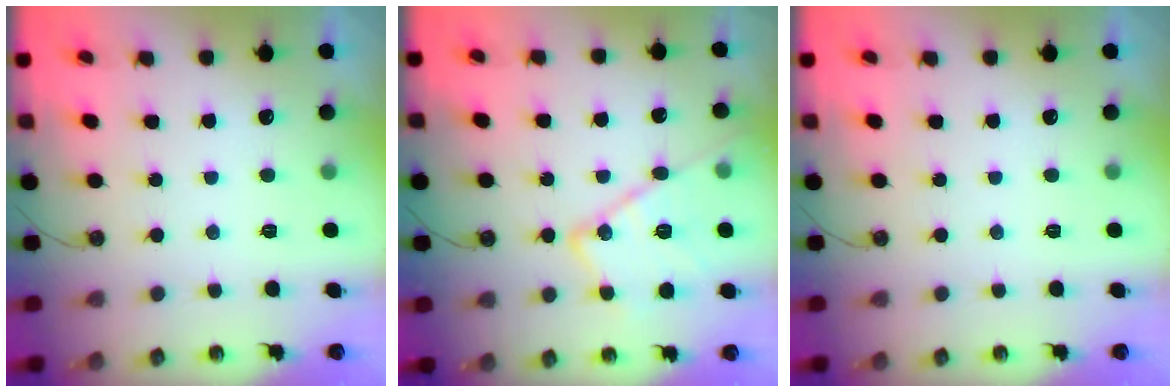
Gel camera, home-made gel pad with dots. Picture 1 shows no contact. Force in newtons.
{"total": 15.9, "press": 15.9, "slide": 0.9}
{"total": 0.0}